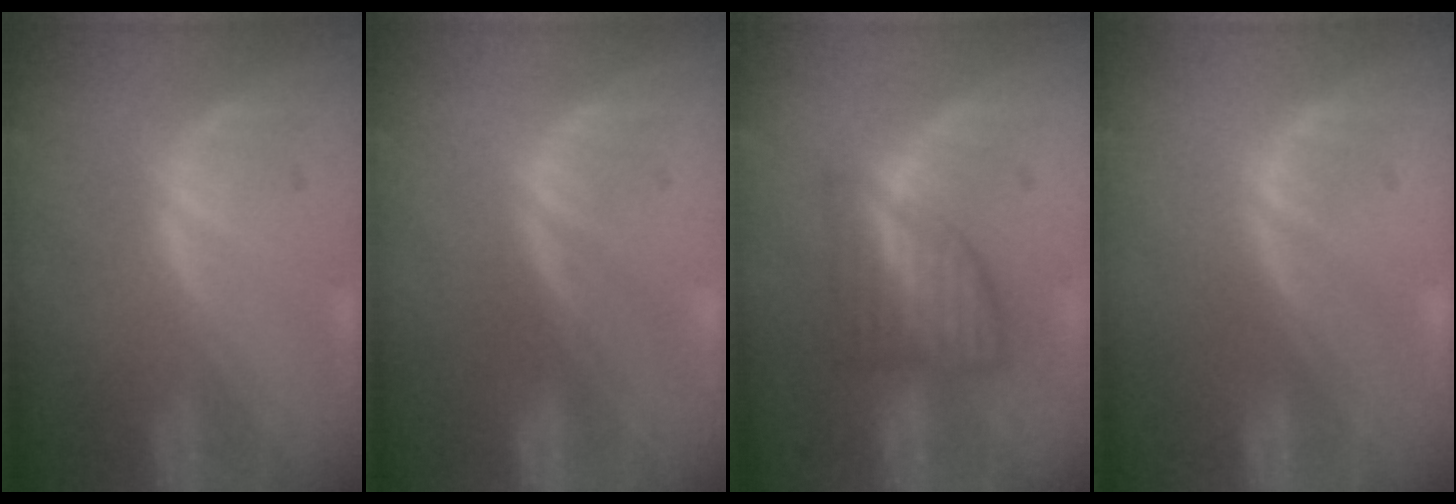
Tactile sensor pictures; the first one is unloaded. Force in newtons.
{"total": 0.0}
{"total": 5.9, "press": 5.9, "slide": 0.4}
{"total": 0.0}